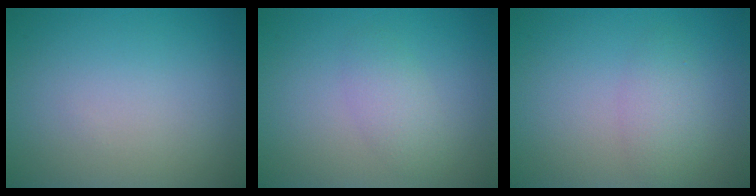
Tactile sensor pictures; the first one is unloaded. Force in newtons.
{"total": 2.1, "press": 2.1, "slide": 0.0}
{"total": 2.2, "press": 2.2, "slide": 0.1}